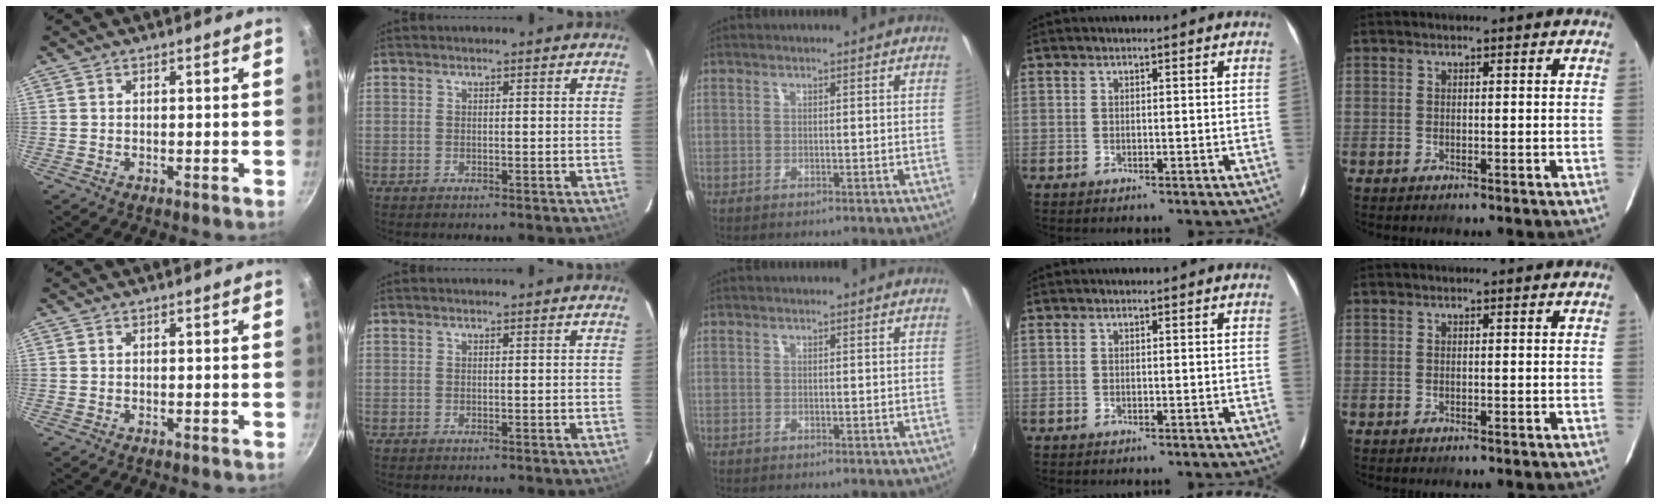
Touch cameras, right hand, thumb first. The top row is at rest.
{}